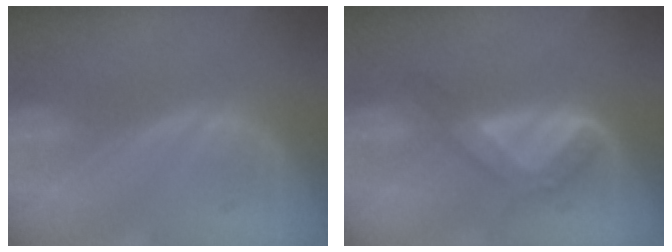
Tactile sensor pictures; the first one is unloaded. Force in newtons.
{"total": 5.2, "press": 5.1, "slide": 1.4}